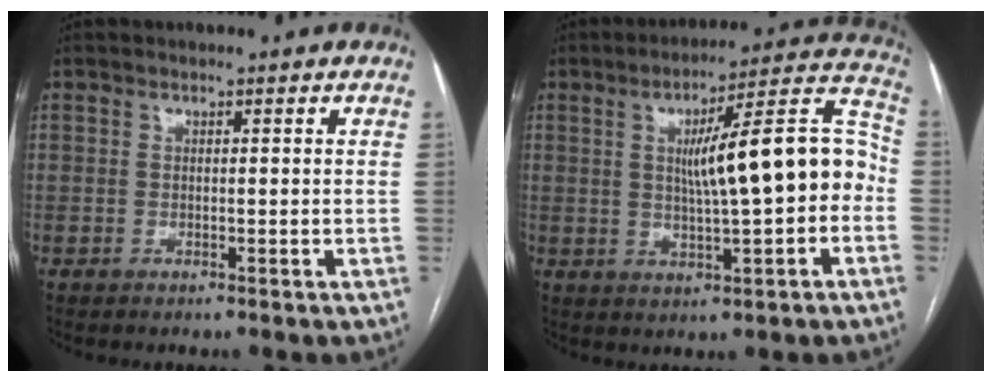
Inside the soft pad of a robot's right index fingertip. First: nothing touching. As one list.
[{"total": 15.0, "force": [-0.3, 2.4, 14.8], "torque": [-0.210, 0.040, -0.003]}]